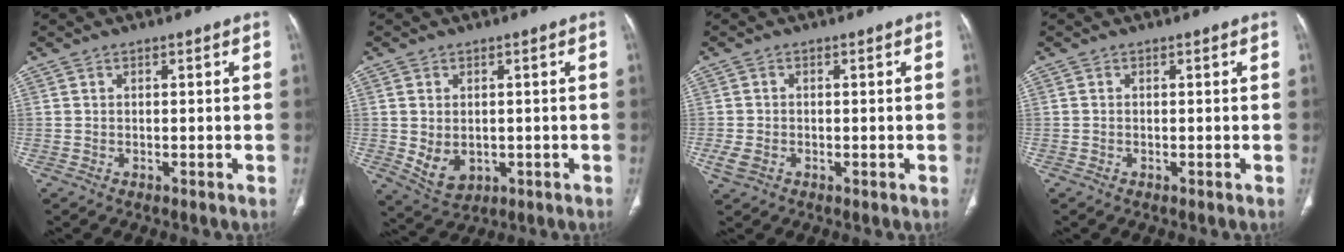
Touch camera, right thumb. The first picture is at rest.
{"total": 6.0, "force": [-0.5, 4.4, 4.1], "torque": [-0.064, -0.007, 0.011]}
{"total": 3.0, "force": [-0.8, 2.1, 2.0], "torque": [-0.048, 0.003, -0.013]}
{"total": 0.0}